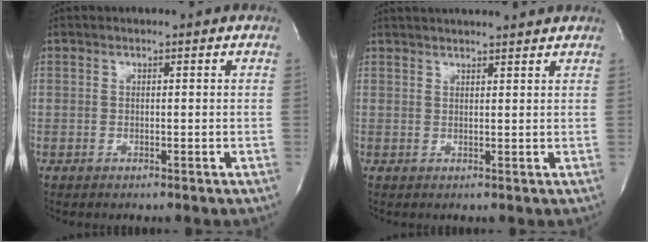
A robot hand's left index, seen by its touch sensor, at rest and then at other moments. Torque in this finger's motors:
{"motor_torque": [0.09, -0.20, 0.26, 0.13]}